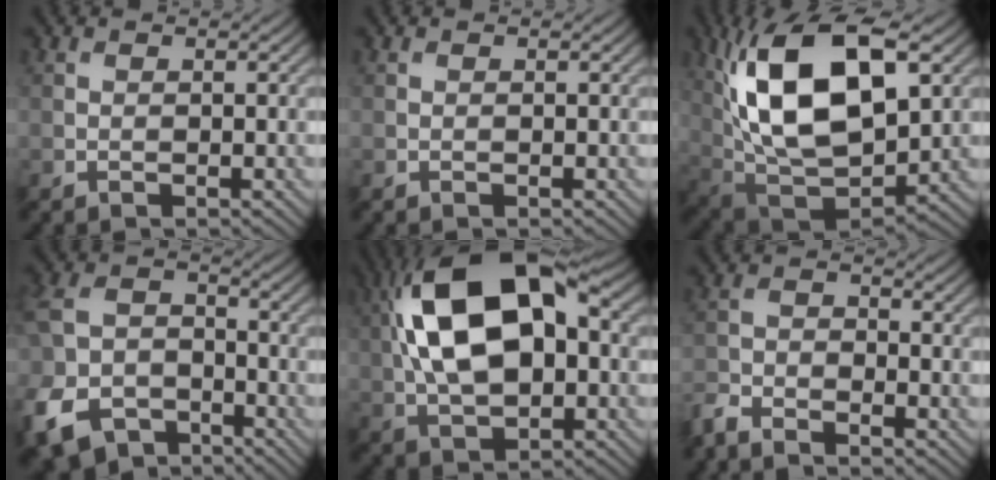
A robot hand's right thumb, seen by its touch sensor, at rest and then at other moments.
{"total": 0.0}
{"total": 17.9, "force": [4.7, 9.2, 14.6], "torque": [-0.284, 0.014, 0.080]}
{"total": 12.2, "force": [-6.6, 8.4, 6.0], "torque": [-0.184, -0.046, -0.127]}
{"total": 16.8, "force": [2.8, 9.2, 13.8], "torque": [-0.258, 0.026, 0.036]}
{"total": 3.5, "force": [-3.2, 0.8, 1.1], "torque": [-0.028, -0.010, -0.080]}